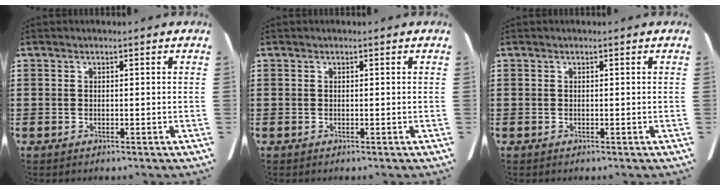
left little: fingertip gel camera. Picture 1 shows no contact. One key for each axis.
{"total": 0.0}
{"total": 0.0}